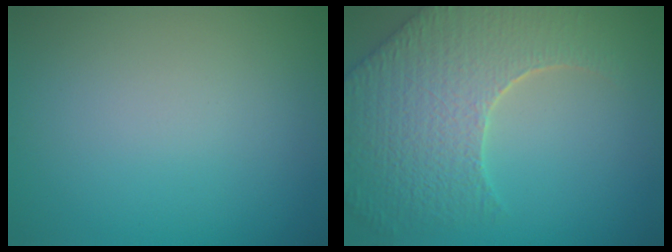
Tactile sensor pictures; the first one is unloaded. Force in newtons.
{"total": 8.9, "press": 6.4, "slide": 6.2}